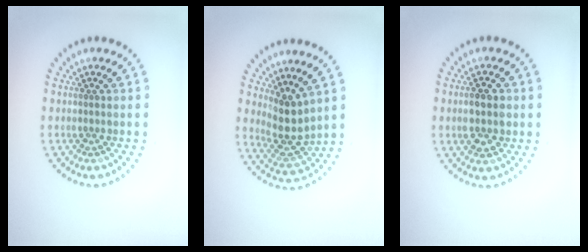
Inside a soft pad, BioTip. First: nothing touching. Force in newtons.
{"total": 3.6, "press": 2.8, "slide": 2.3}
{"total": 3.7, "press": 3.7, "slide": 0.2}